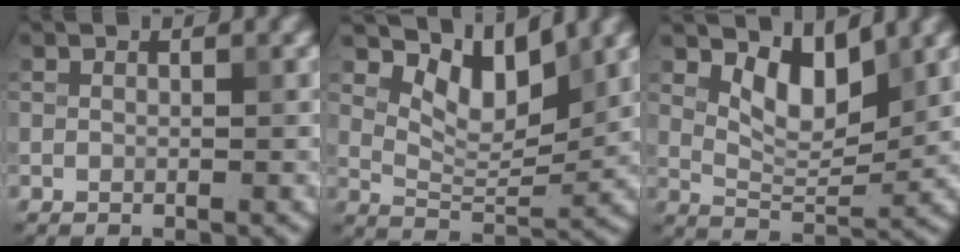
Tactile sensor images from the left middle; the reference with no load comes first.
{"total": 5.4, "force": [3.3, 2.3, 3.7], "torque": [-0.068, -0.010, 0.055]}
{"total": 4.5, "force": [2.3, 2.0, 3.3], "torque": [-0.062, -0.010, 0.041]}